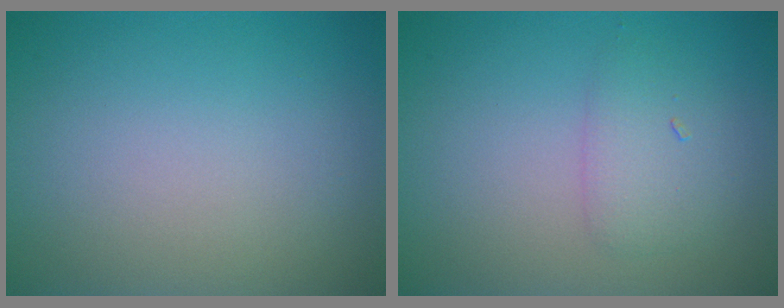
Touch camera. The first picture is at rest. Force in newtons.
{"total": 2.1, "press": 2.1, "slide": 0.1}